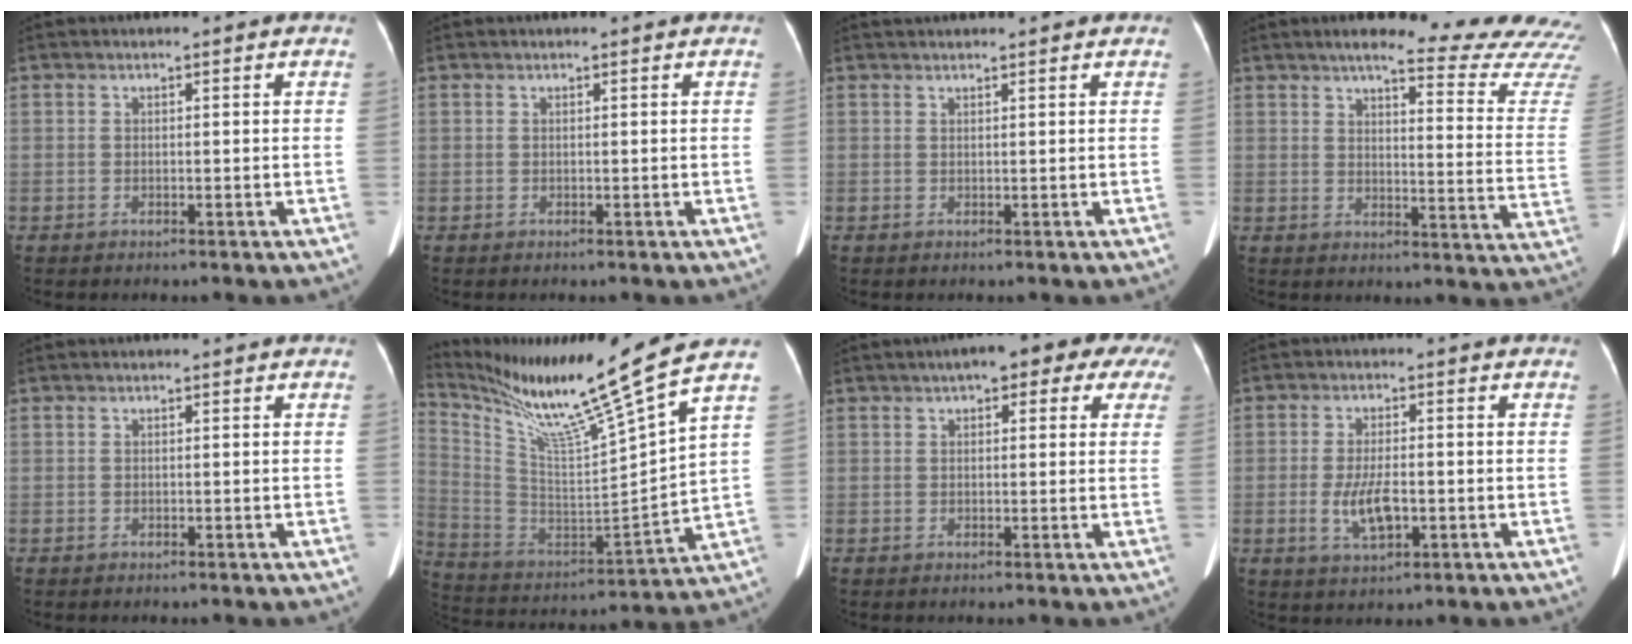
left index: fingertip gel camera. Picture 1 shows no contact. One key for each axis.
{"total": 0.0}
{"total": 4.6, "fx": 4.3, "fy": 0.3, "fz": 1.6, "tx": -0.019, "ty": 0.034, "tz": 0.054}
{"total": 22.2, "fx": 20.3, "fy": 1.4, "fz": 8.8, "tx": -0.101, "ty": -0.097, "tz": 0.221}
{"total": 0.0}
{"total": 21.1, "fx": 16.5, "fy": -2.6, "fz": 12.9, "tx": -0.236, "ty": -0.050, "tz": 0.284}
{"total": 10.6, "fx": 6.1, "fy": 3.9, "fz": 7.6, "tx": -0.077, "ty": 0.039, "tz": 0.064}
{"total": 5.5, "fx": -1.4, "fy": 1.9, "fz": 5.0, "tx": -0.102, "ty": -0.005, "tz": -0.021}